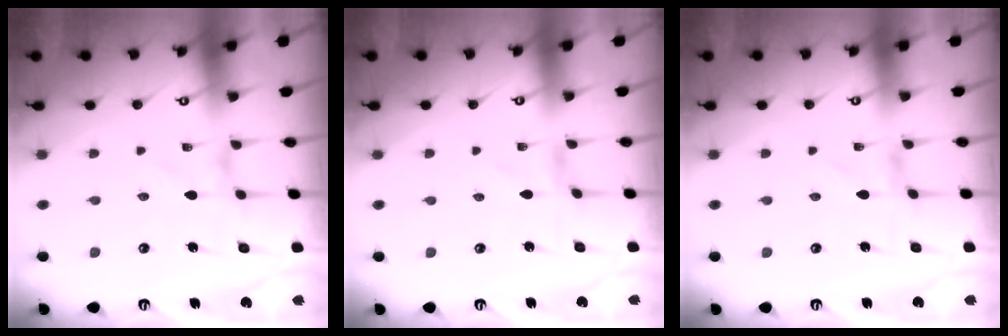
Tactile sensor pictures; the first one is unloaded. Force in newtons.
{"total": 1.2, "press": 1.2, "slide": 0.2}
{"total": 0.0}